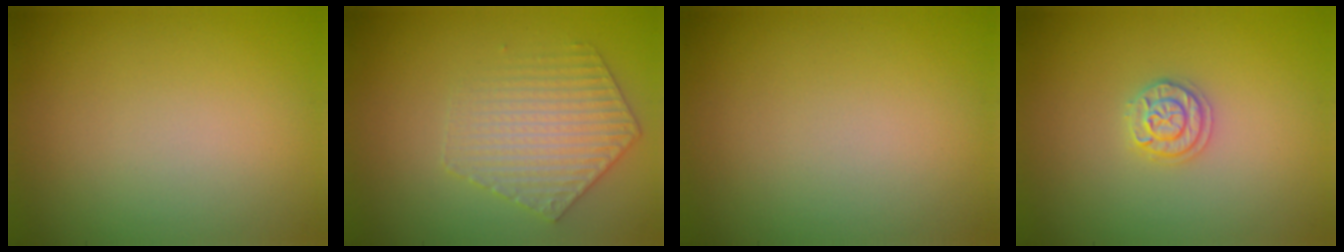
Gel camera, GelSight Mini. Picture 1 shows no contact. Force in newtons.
{"total": 3.4, "press": 3.3, "slide": 0.7}
{"total": 0.0}
{"total": 1.9, "press": 1.8, "slide": 0.3}